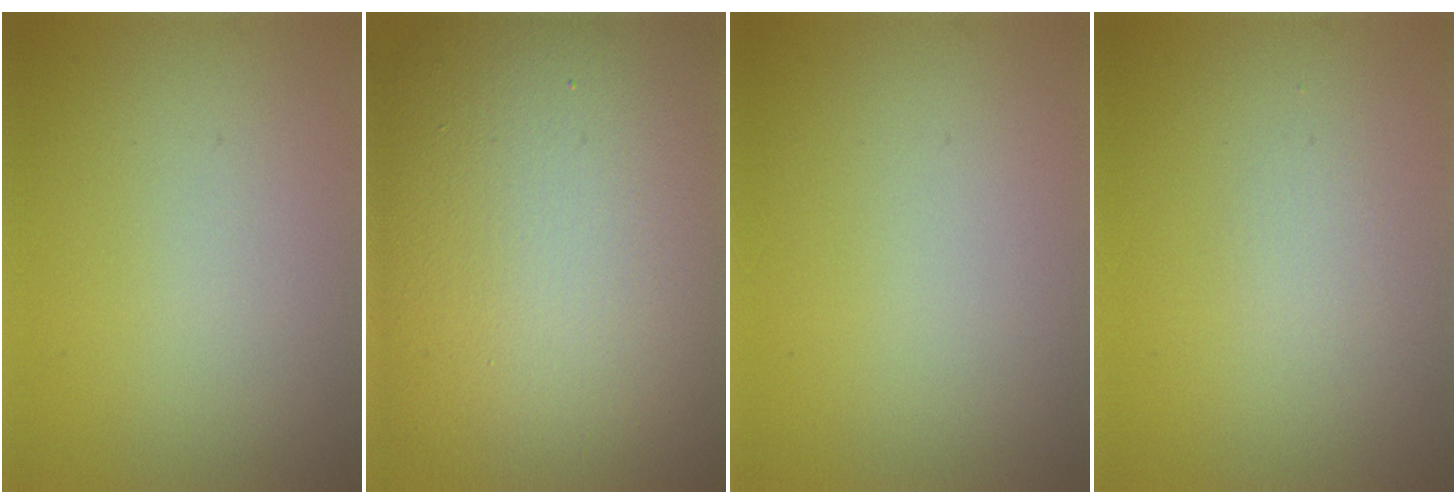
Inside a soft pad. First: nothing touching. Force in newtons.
{"total": 21.4, "press": 21.4, "slide": 0.5}
{"total": 0.0}
{"total": 0.7, "press": 0.7, "slide": 0.1}